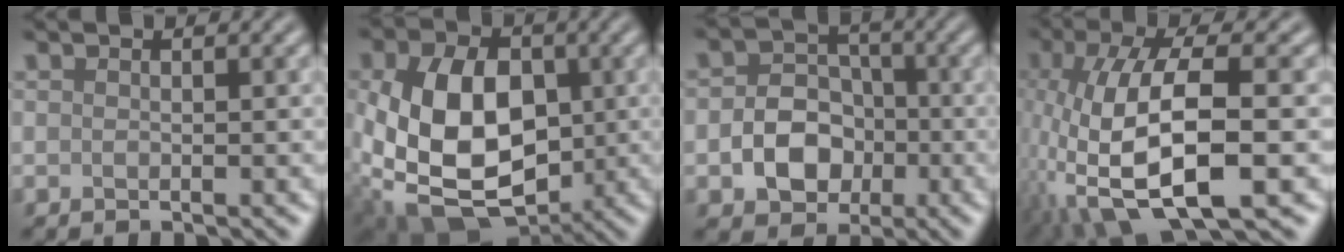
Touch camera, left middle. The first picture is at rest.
{"total": 14.0, "force": [-0.7, 10.0, 9.7], "torque": [-0.192, -0.025, 0.005]}
{"total": 5.1, "force": [-1.4, 4.0, 2.7], "torque": [-0.028, -0.003, -0.029]}
{"total": 11.9, "force": [-3.3, 4.3, 10.6], "torque": [-0.216, -0.001, -0.066]}